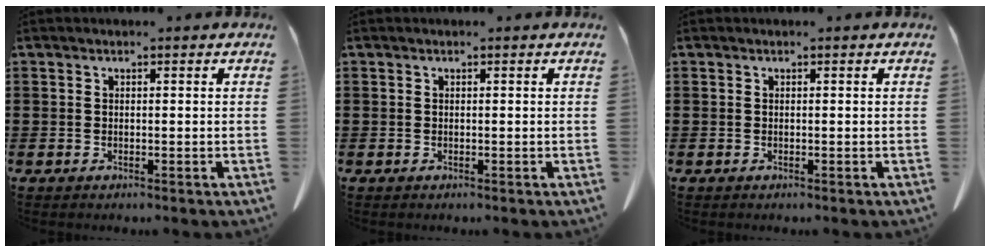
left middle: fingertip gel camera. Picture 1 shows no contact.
{"total": 0.0}
{"total": 0.0}